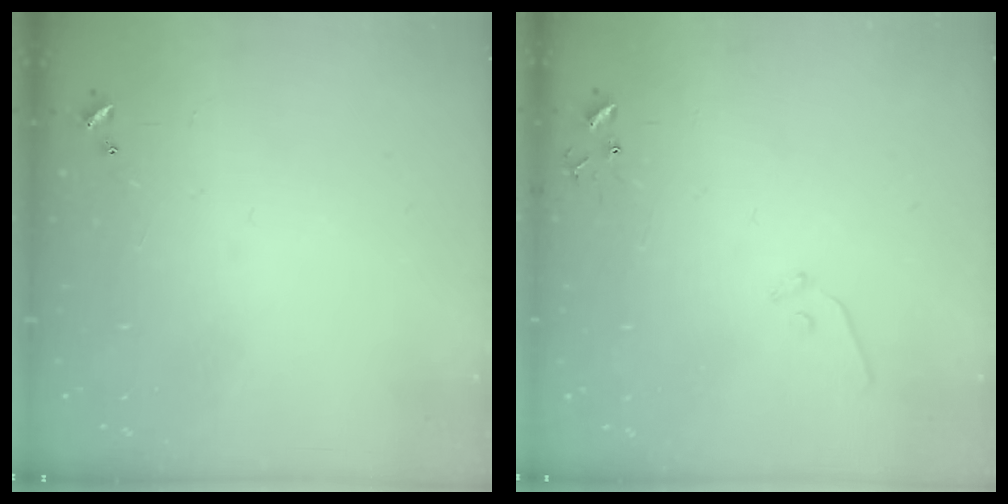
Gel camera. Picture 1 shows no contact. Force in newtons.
{"total": 6.2, "press": 6.2, "slide": 0.5}